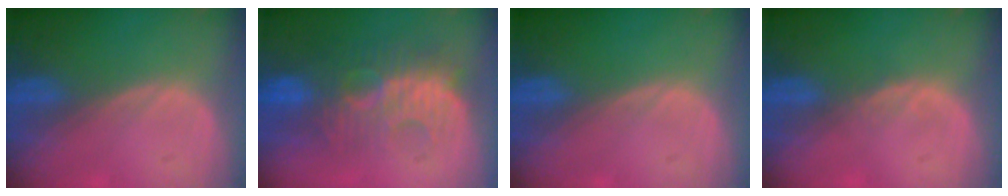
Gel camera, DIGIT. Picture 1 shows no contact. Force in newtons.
{"total": 9.3, "press": 9.1, "slide": 1.9}
{"total": 0.0}
{"total": 0.9, "press": 0.9, "slide": 0.2}